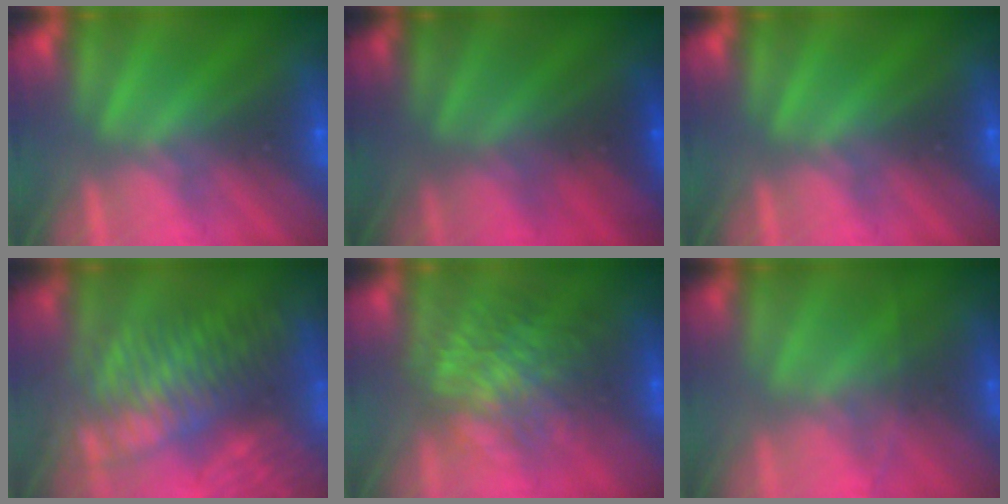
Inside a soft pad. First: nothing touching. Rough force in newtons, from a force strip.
{"total": 1.6}
{"total": 0.0}
{"total": 7.4}
{"total": 7.2}
{"total": 1.8}